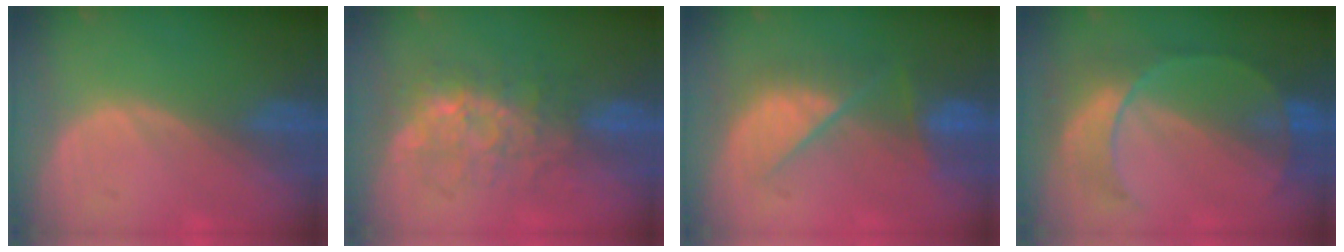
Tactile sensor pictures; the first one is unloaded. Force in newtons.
{"total": 8.4, "press": 7.5, "slide": 4.0}
{"total": 8.0, "press": 7.6, "slide": 2.4}
{"total": 7.3, "press": 7.3, "slide": 0.2}